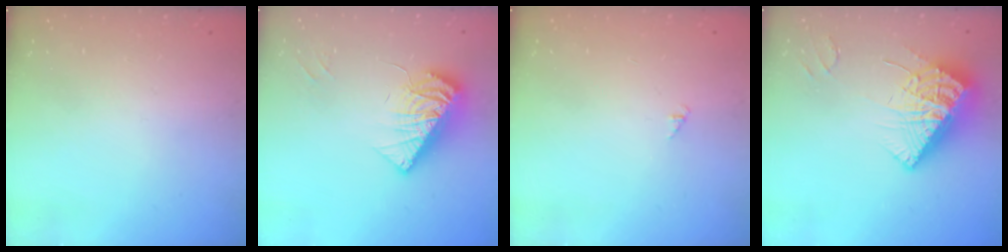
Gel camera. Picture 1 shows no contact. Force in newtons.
{"total": 12.8, "press": 12.5, "slide": 2.5}
{"total": 1.3, "press": 1.2, "slide": 0.3}
{"total": 14.4, "press": 14.3, "slide": 1.6}